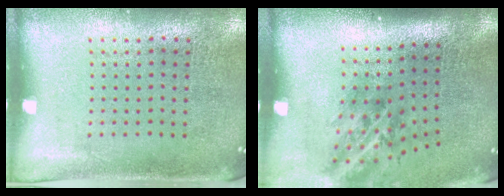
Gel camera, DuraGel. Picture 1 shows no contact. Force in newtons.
{"total": 2.0, "press": 1.3, "slide": 1.5}